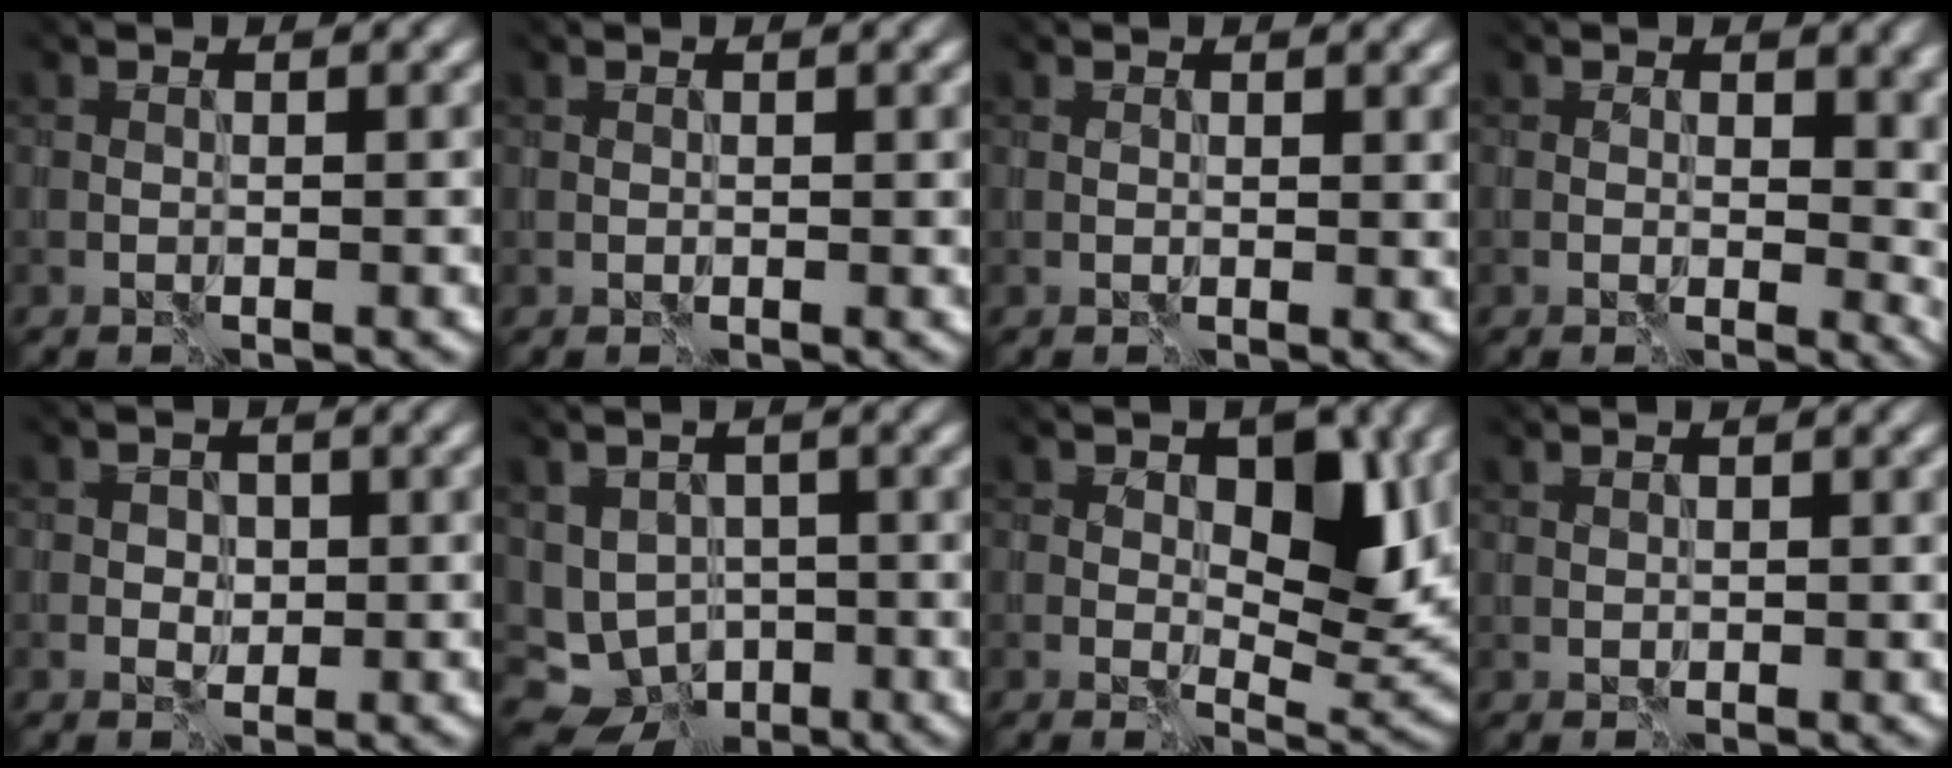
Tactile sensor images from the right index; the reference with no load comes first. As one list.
[{"total": 0.0}, {"total": 0.5, "force": [0.4, 0.2, 0.3], "torque": [-0.003, 0.000, 0.008]}, {"total": 5.1, "force": [0.9, 3.3, 3.8], "torque": [-0.031, -0.003, 0.012]}, {"total": 1.2, "force": [-0.1, 1.2, 0.4], "torque": [-0.010, 0.001, -0.002]}, {"total": 4.1, "force": [-0.7, 3.8, 1.5], "torque": [-0.026, -0.006, -0.004]}, {"total": 6.1, "force": [1.4, 3.3, 4.9], "torque": [-0.063, -0.005, 0.023]}, {"total": 0.6, "force": [0.6, 0.0, -0.2], "torque": [-0.001, 0.002, 0.009]}]